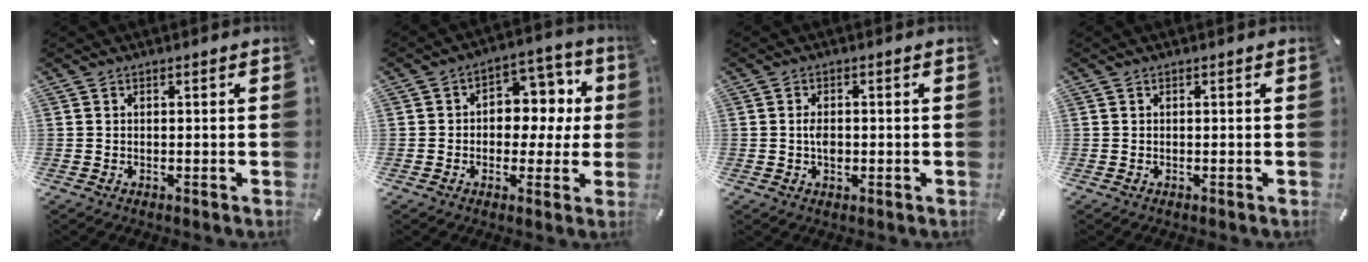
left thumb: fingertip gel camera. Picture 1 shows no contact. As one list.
[{"total": 8.9, "force": [0.5, 7.3, 5.1], "torque": [-0.058, -0.002, 0.004]}, {"total": 2.9, "force": [-0.3, 1.9, 2.2], "torque": [-0.049, 0.001, -0.007]}, {"total": 0.0}]